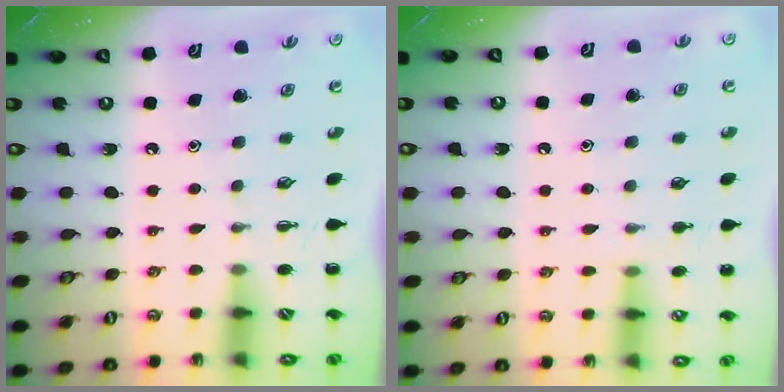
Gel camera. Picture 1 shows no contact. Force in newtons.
{"total": 4.8, "press": 4.5, "slide": 1.6}